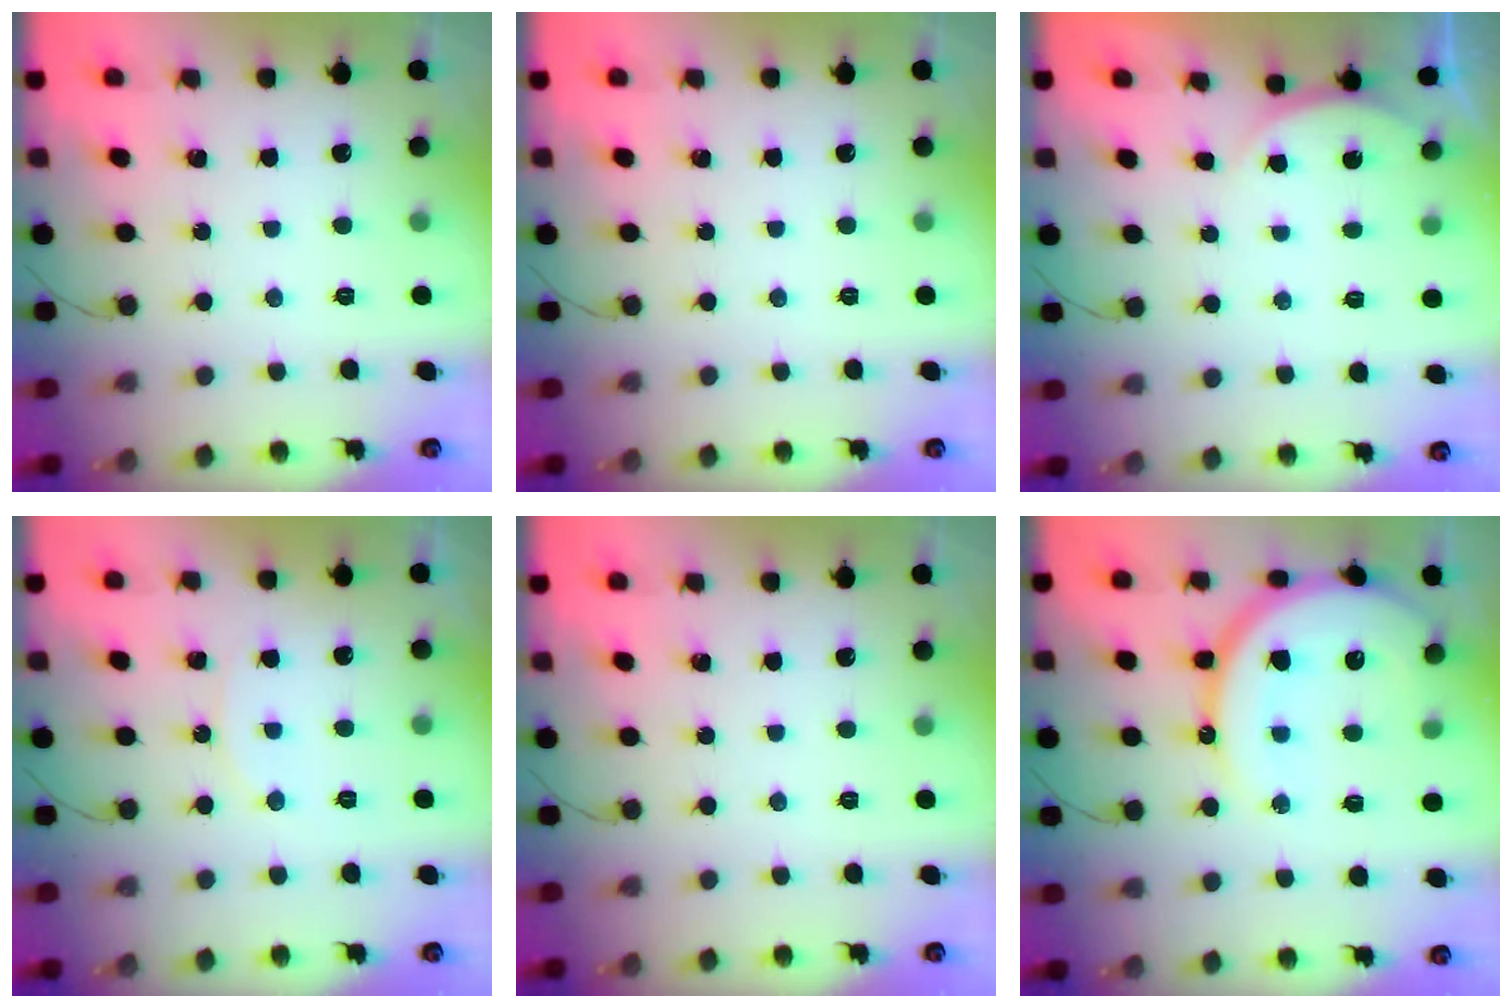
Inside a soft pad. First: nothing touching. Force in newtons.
{"total": 0.0}
{"total": 2.8, "press": 2.1, "slide": 1.7}
{"total": 5.6, "press": 5.6, "slide": 0.5}
{"total": 0.0}
{"total": 16.0, "press": 16.0, "slide": 0.6}